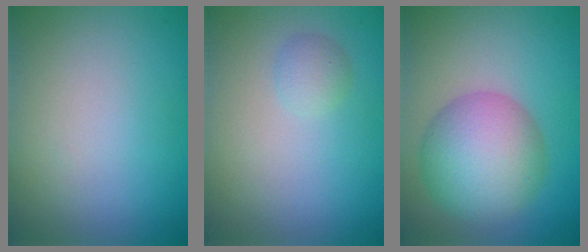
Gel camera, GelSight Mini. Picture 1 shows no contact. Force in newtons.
{"total": 1.3, "press": 1.3, "slide": 0.0}
{"total": 8.1, "press": 8.1, "slide": 0.4}